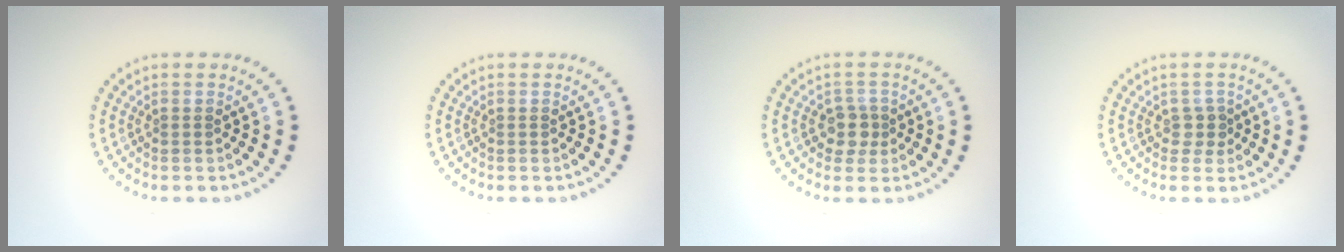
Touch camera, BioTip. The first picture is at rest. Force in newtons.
{"total": 0.0}
{"total": 2.1, "press": 1.8, "slide": 1.0}
{"total": 1.4, "press": 1.1, "slide": 0.8}